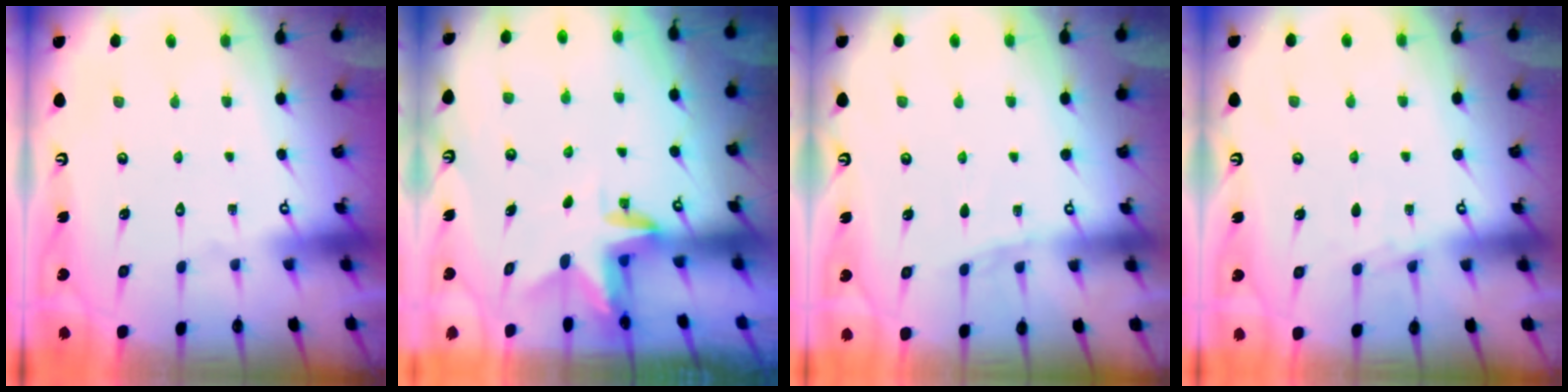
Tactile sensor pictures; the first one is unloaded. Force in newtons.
{"total": 3.1, "press": 3.1, "slide": 0.2}
{"total": 4.1, "press": 4.1, "slide": 0.5}
{"total": 4.1, "press": 4.1, "slide": 0.4}